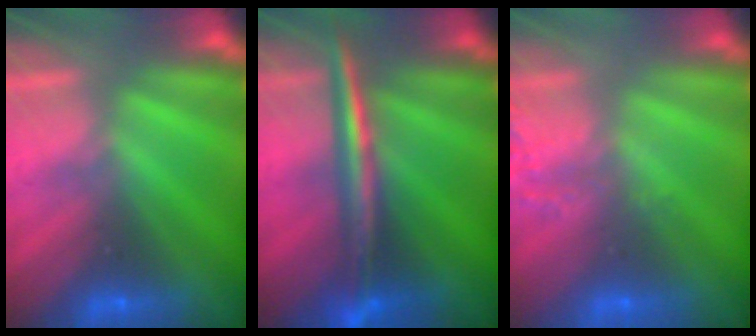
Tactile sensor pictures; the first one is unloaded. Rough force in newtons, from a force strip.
{"total": 2.9}
{"total": 1.9}